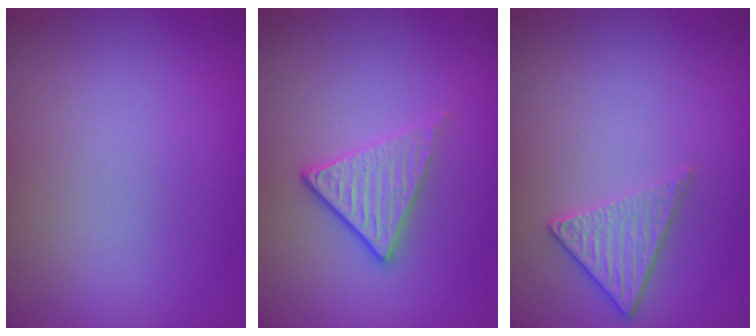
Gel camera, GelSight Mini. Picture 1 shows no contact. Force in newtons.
{"total": 2.8, "press": 2.6, "slide": 1.1}
{"total": 2.8, "press": 2.4, "slide": 1.3}